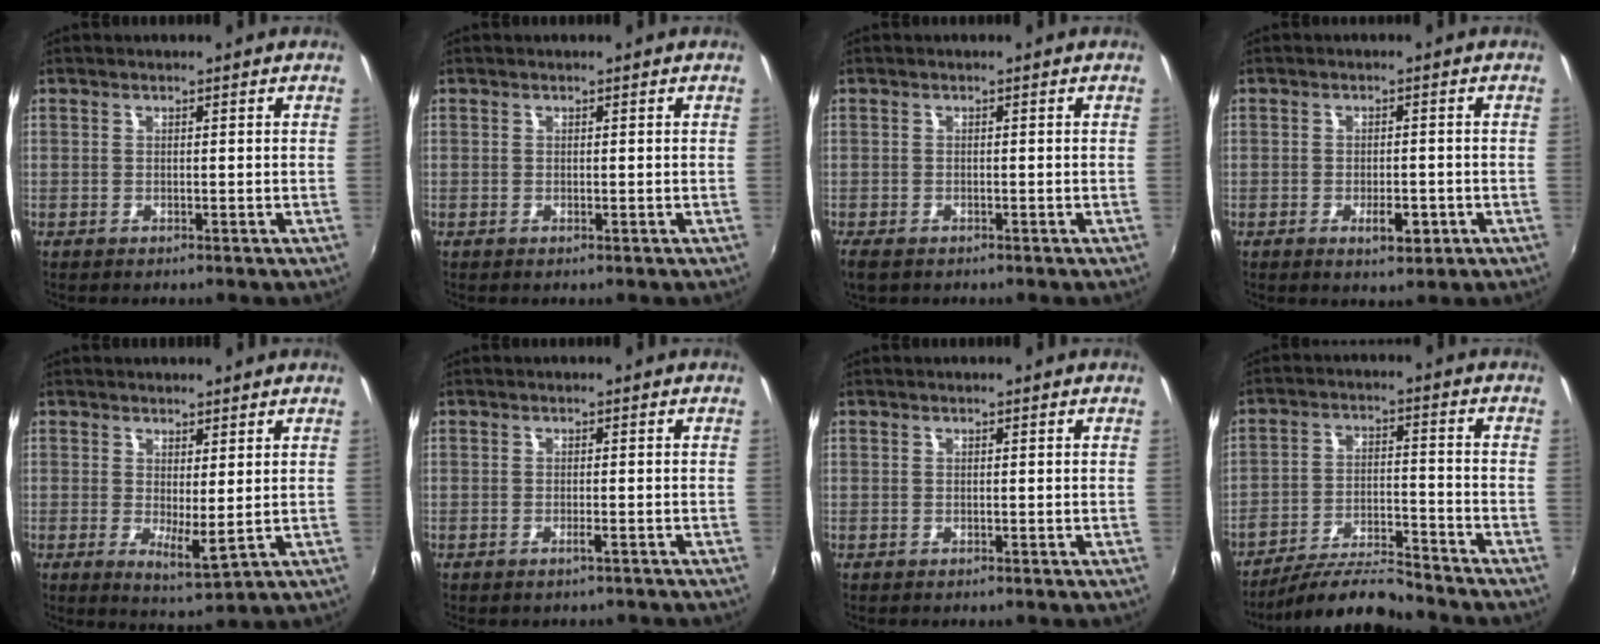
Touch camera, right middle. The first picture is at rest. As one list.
[{"total": 0.0}, {"total": 3.0, "force": [-2.1, 1.3, 1.8], "torque": [-0.040, -0.013, -0.034]}, {"total": 3.7, "force": [-1.5, 1.6, 3.0], "torque": [-0.056, -0.005, -0.018]}, {"total": 4.5, "force": [0.8, 1.2, 4.2], "torque": [-0.065, -0.010, 0.020]}, {"total": 1.2, "force": [-0.9, 0.1, 0.7], "torque": [-0.012, 0.002, -0.012]}, {"total": 0.0}, {"total": 11.1, "force": [-10.4, 1.0, 3.7], "torque": [-0.084, -0.007, -0.180]}]